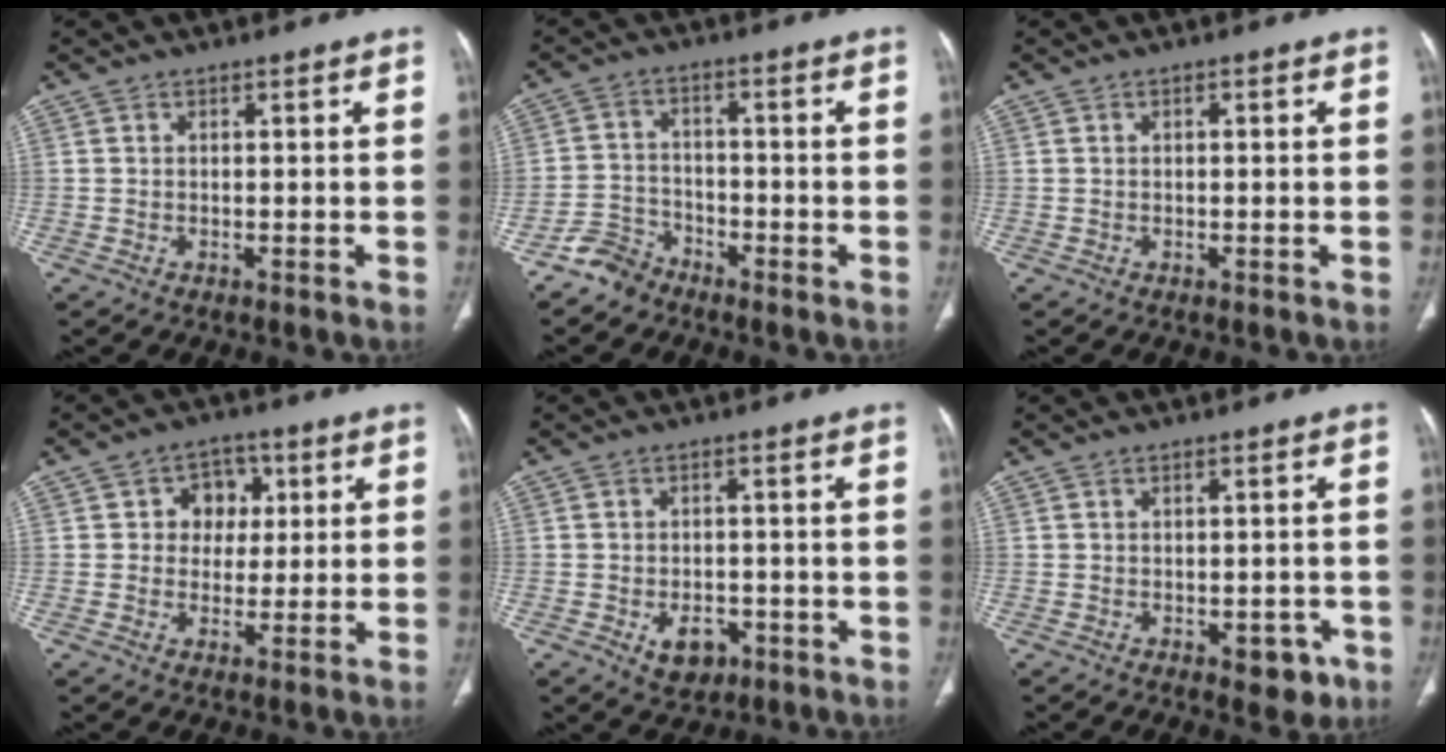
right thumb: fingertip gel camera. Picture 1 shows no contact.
{"total": 4.7, "force": [-4.0, 2.5, 0.2], "torque": [0.006, 0.027, -0.082]}
{"total": 0.6, "force": [0.1, 0.2, 0.5], "torque": [-0.010, 0.002, 0.002]}
{"total": 6.4, "force": [1.4, 5.5, 3.0], "torque": [-0.002, 0.004, 0.015]}
{"total": 5.3, "force": [-2.2, 3.6, 3.2], "torque": [-0.034, 0.008, -0.022]}
{"total": 4.6, "force": [-2.2, 2.5, 3.2], "torque": [-0.017, 0.007, -0.021]}